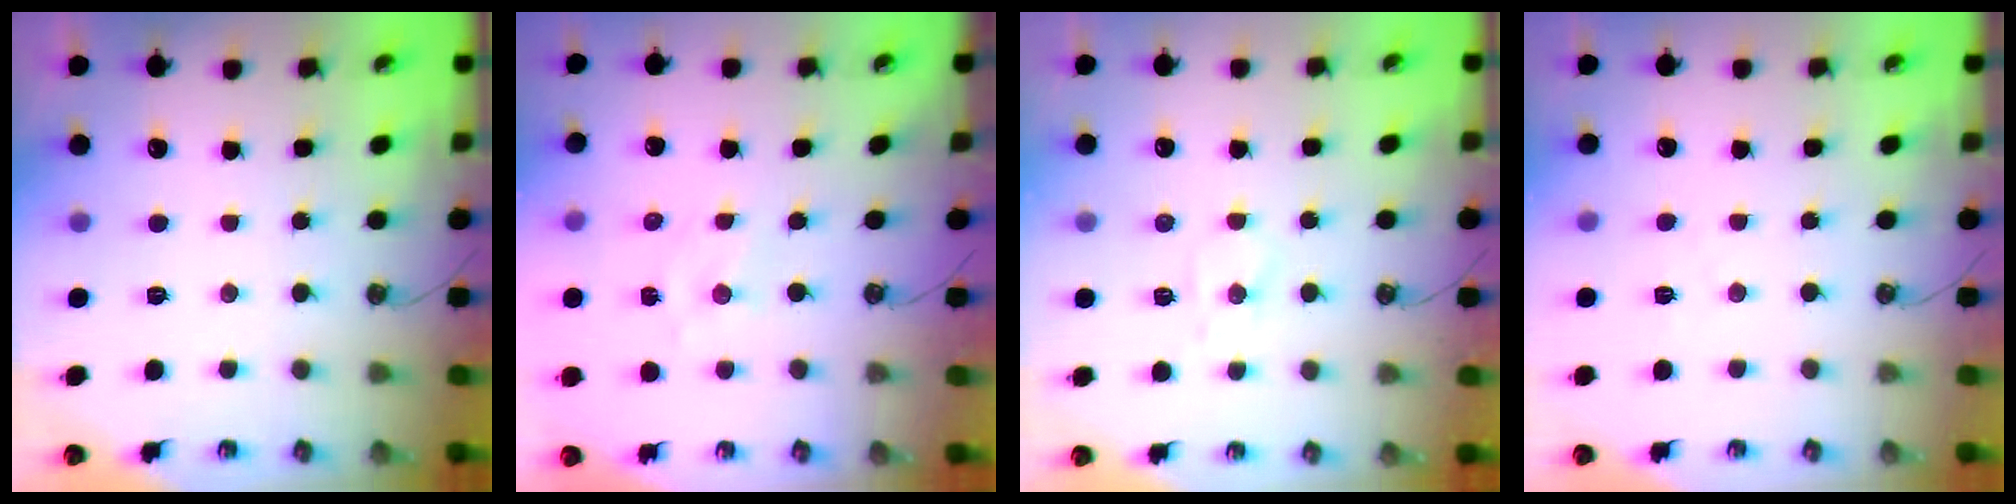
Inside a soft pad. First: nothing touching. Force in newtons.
{"total": 2.3, "press": 2.3, "slide": 0.4}
{"total": 4.4, "press": 4.3, "slide": 1.0}
{"total": 2.5, "press": 2.5, "slide": 0.4}